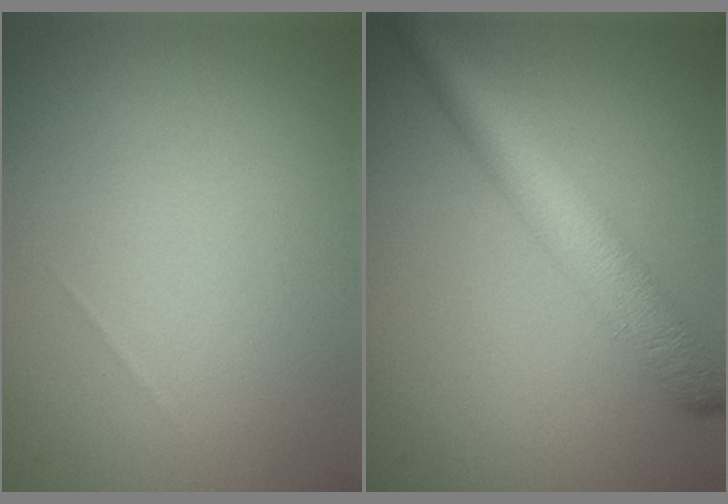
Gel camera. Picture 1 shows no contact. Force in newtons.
{"total": 5.2, "press": 5.2, "slide": 0.1}